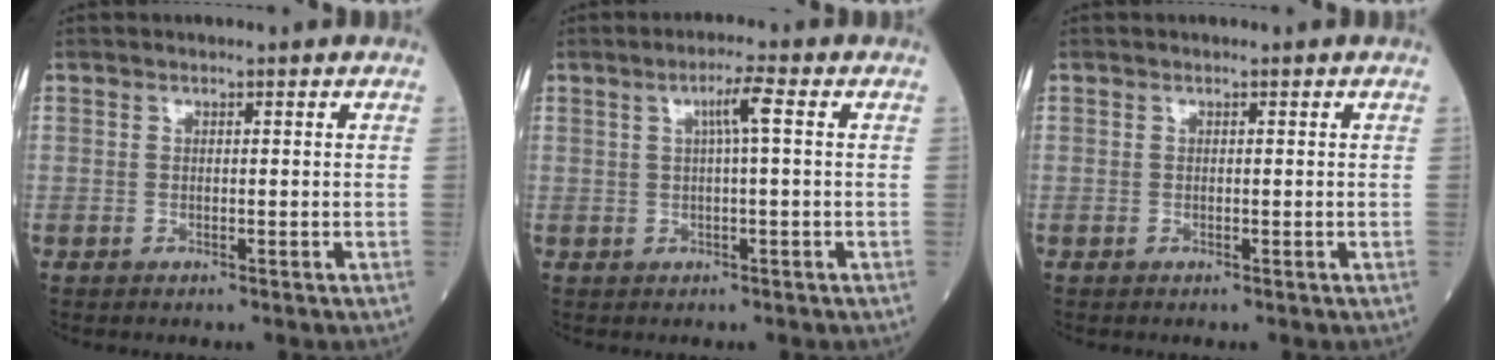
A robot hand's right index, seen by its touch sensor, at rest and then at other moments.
{"total": 3.4, "force": [0.8, -0.3, 3.3], "torque": [-0.058, 0.006, 0.012]}
{"total": 0.0}